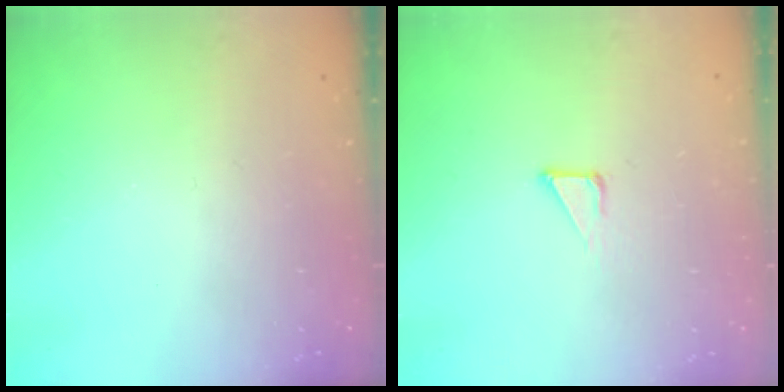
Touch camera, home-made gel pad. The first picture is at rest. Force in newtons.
{"total": 3.1, "press": 3.1, "slide": 0.2}